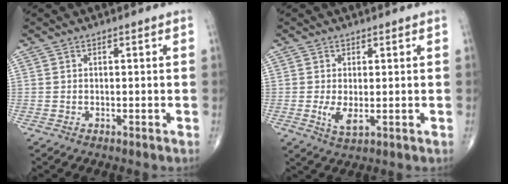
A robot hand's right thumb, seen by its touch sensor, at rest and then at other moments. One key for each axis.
{"total": 3.5, "fx": -0.3, "fy": 1.4, "fz": 3.2, "tx": -0.065, "ty": -0.011, "tz": -0.001}